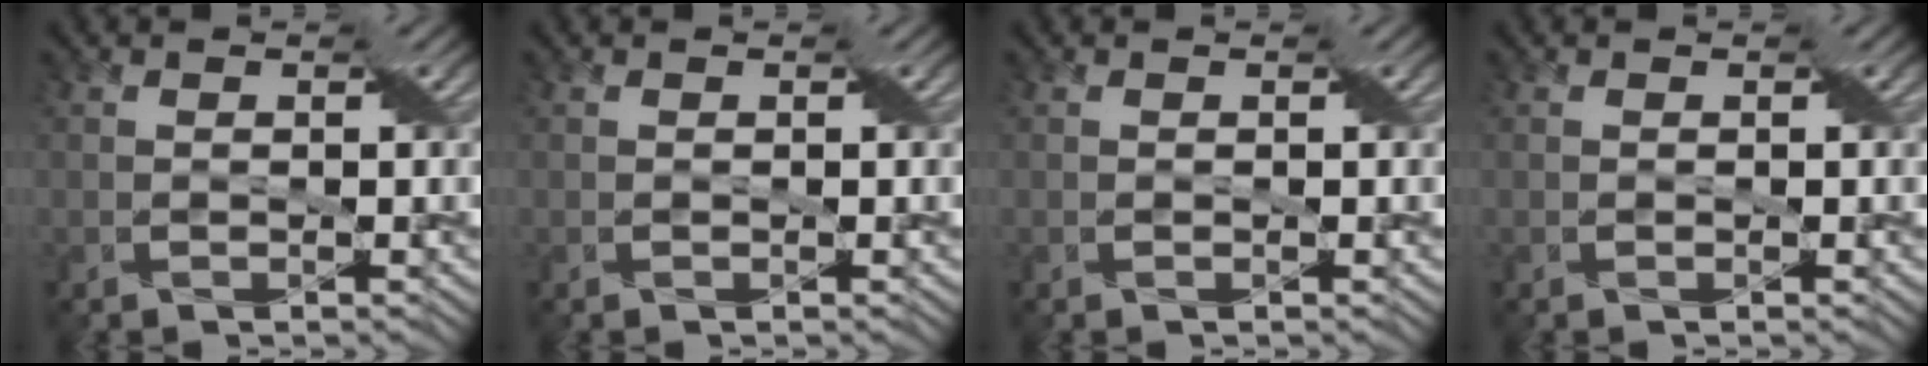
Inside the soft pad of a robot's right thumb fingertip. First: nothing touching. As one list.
[{"total": 0.0}, {"total": 0.0}, {"total": 0.0}]